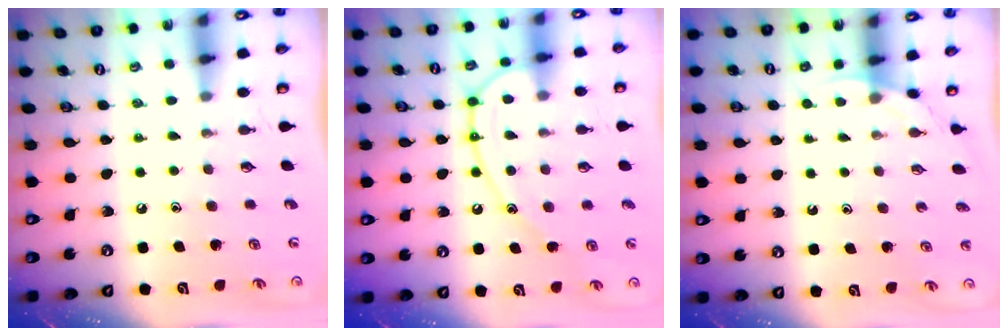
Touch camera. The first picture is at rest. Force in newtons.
{"total": 13.1, "press": 13.0, "slide": 1.4}
{"total": 3.1, "press": 3.1, "slide": 0.2}